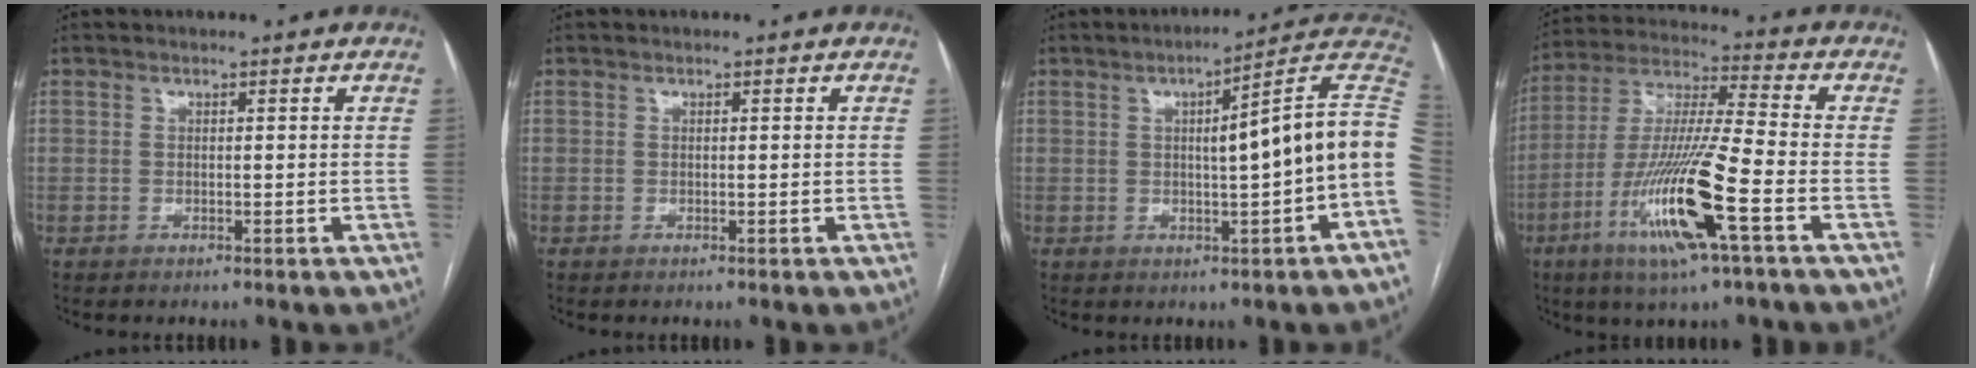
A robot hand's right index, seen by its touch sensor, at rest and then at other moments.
{"total": 0.0}
{"total": 13.1, "force": [0.1, -0.5, 13.1], "torque": [-0.169, 0.028, -0.006]}
{"total": 16.7, "force": [-6.6, 0.3, 15.4], "torque": [-0.315, -0.019, -0.124]}